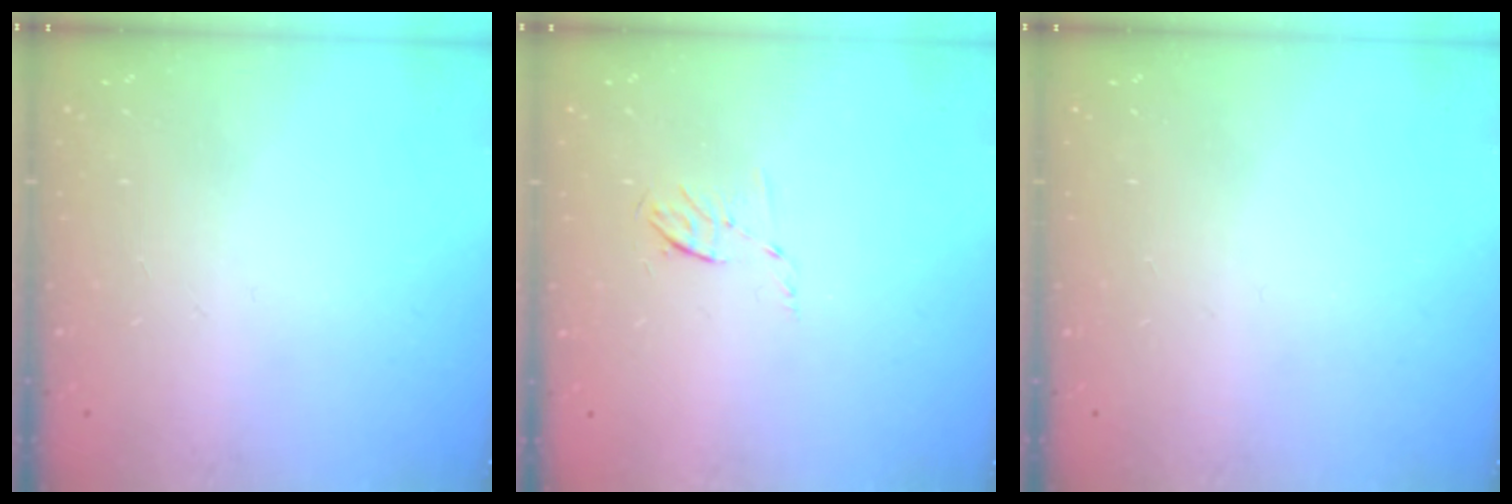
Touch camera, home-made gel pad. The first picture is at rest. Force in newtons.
{"total": 4.2, "press": 3.9, "slide": 1.6}
{"total": 0.0}